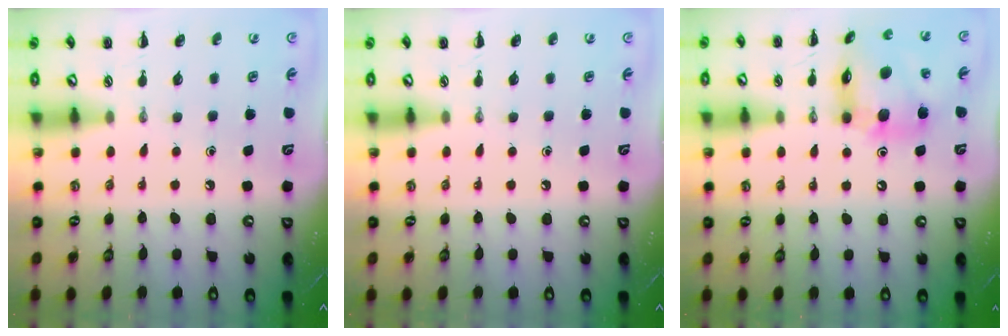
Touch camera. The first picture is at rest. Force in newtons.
{"total": 0.5, "press": 0.1, "slide": 0.5}
{"total": 13.7, "press": 13.3, "slide": 3.4}